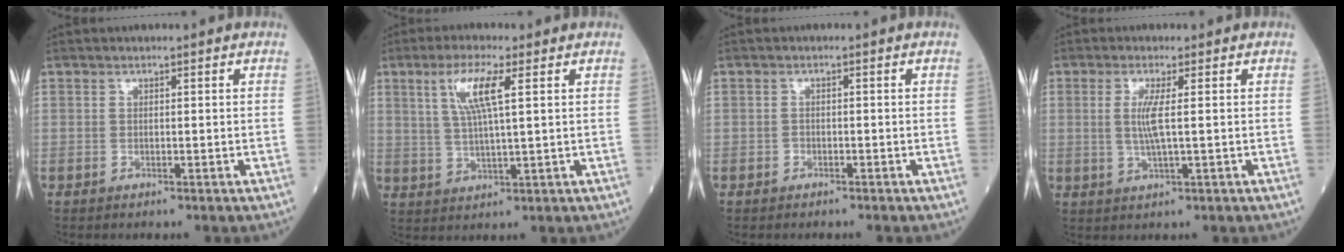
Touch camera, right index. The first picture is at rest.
{"total": 6.8, "force": [2.7, 0.5, 6.2], "torque": [-0.130, 0.006, 0.057]}
{"total": 0.8, "force": [-0.6, 0.4, 0.1], "torque": [-0.005, 0.003, -0.010]}
{"total": 3.7, "force": [0.5, 0.0, 3.7], "torque": [-0.082, -0.006, 0.013]}